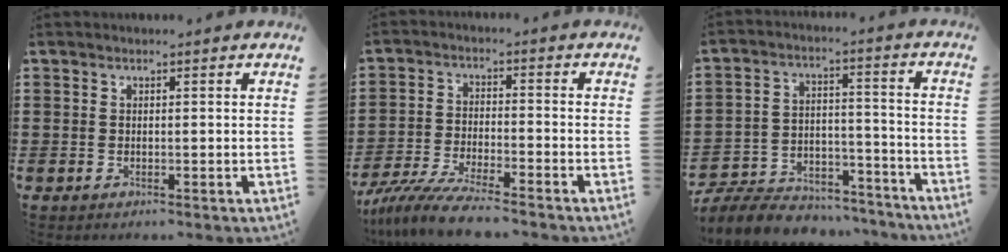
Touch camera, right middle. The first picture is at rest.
{"total": 7.9, "force": [-7.2, 0.4, 3.2], "torque": [-0.076, -0.005, -0.142]}
{"total": 8.6, "force": [-8.3, 2.1, 1.3], "torque": [-0.036, 0.020, -0.165]}